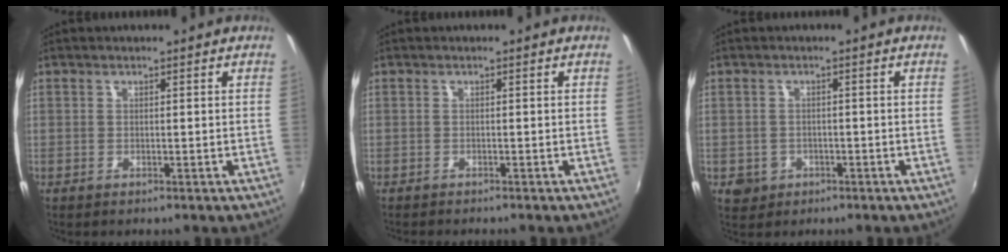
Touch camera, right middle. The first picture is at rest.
{"total": 1.2, "force": [-1.2, 0.1, 0.3], "torque": [-0.007, -0.008, -0.021]}
{"total": 3.7, "force": [-1.3, 3.3, 0.9], "torque": [-0.025, 0.000, -0.015]}